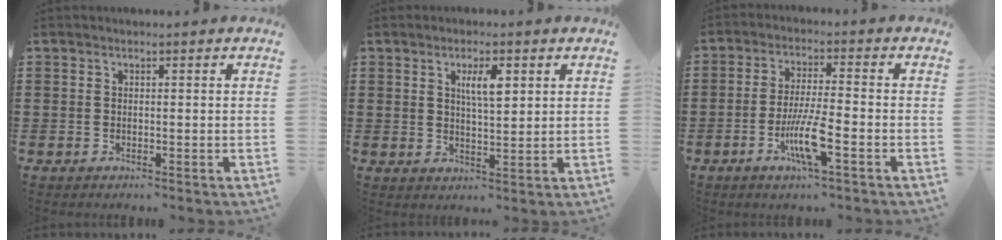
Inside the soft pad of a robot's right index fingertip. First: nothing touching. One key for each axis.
{"total": 4.3, "fx": 1.7, "fy": 1.2, "fz": 3.7, "tx": -0.070, "ty": 0.005, "tz": 0.025}
{"total": 7.5, "fx": -3.0, "fy": 1.0, "fz": 6.8, "tx": -0.135, "ty": -0.013, "tz": -0.058}